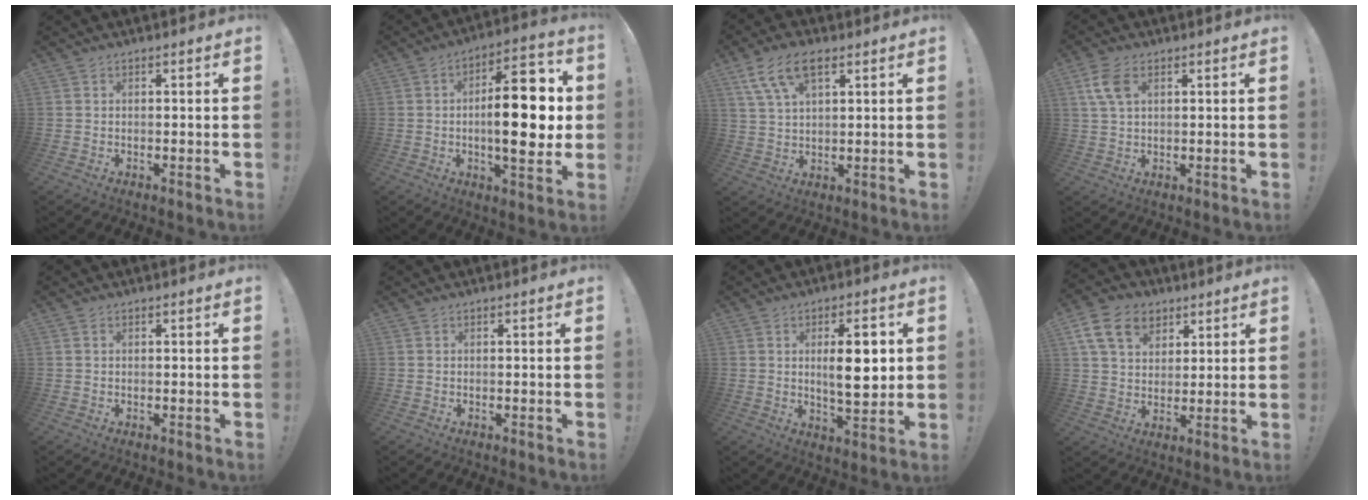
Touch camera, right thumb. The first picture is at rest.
{"total": 19.5, "force": [-0.4, 7.4, 18.1], "torque": [-0.277, 0.002, -0.010]}
{"total": 10.2, "force": [5.2, 4.8, 7.3], "torque": [-0.135, -0.010, 0.099]}
{"total": 6.8, "force": [2.5, 3.9, 4.9], "torque": [-0.103, -0.001, 0.048]}
{"total": 0.0}
{"total": 0.0}
{"total": 11.0, "force": [1.7, 3.8, 10.2], "torque": [-0.155, -0.006, 0.022]}
{"total": 13.7, "force": [6.6, 9.8, 7.0], "torque": [-0.103, -0.029, 0.128]}